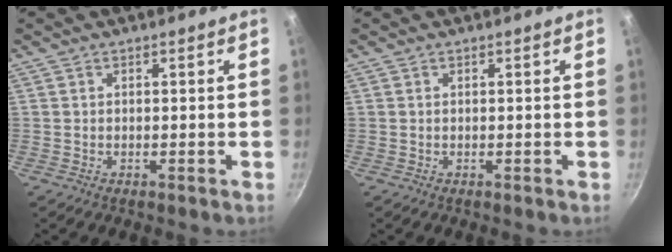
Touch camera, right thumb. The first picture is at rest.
{"total": 0.0}